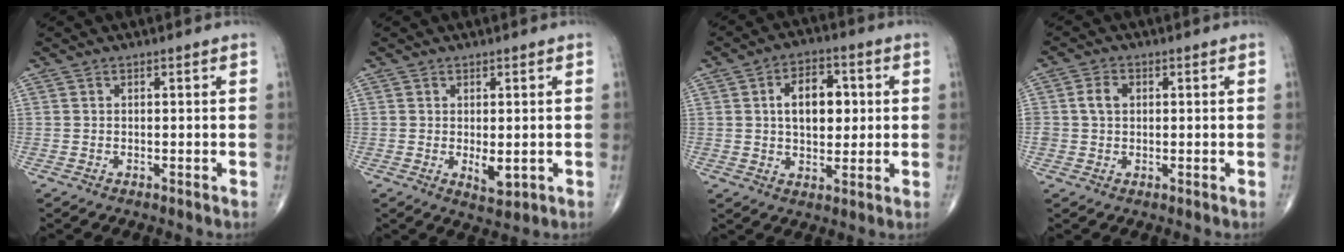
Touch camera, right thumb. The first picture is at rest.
{"total": 3.5, "force": [-0.4, 1.6, 3.1], "torque": [-0.041, -0.010, 0.002]}
{"total": 10.2, "force": [1.6, 6.3, 7.8], "torque": [-0.095, 0.004, 0.025]}
{"total": 3.5, "force": [0.5, 2.7, 2.1], "torque": [-0.037, 0.006, 0.007]}